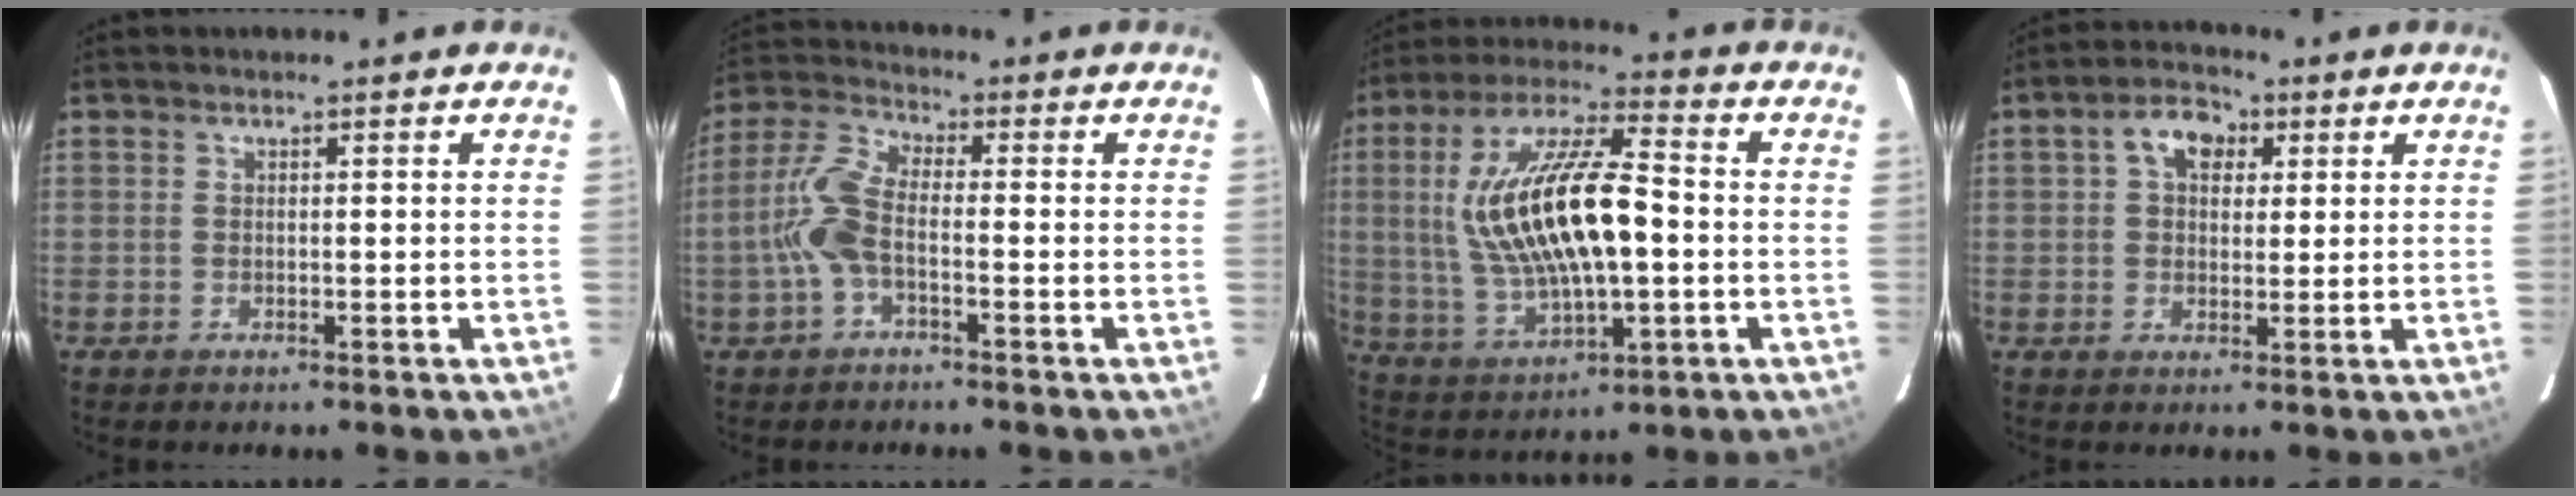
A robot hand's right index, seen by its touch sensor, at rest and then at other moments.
{"total": 7.8, "force": [-2.1, 3.0, 6.9], "torque": [-0.161, 0.013, -0.046]}
{"total": 19.7, "force": [0.4, 7.4, 18.2], "torque": [-0.357, 0.009, 0.021]}
{"total": 6.1, "force": [2.1, 4.3, 3.7], "torque": [-0.061, 0.022, 0.034]}